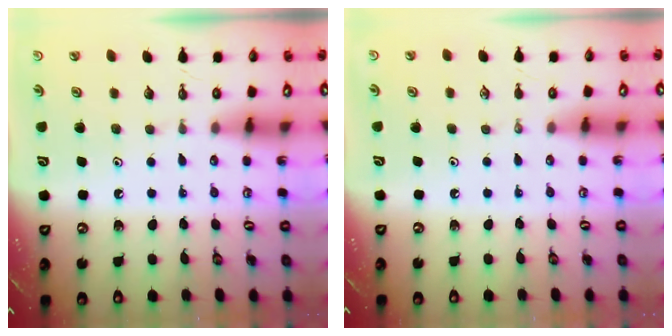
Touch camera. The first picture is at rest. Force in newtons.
{"total": 0.0}